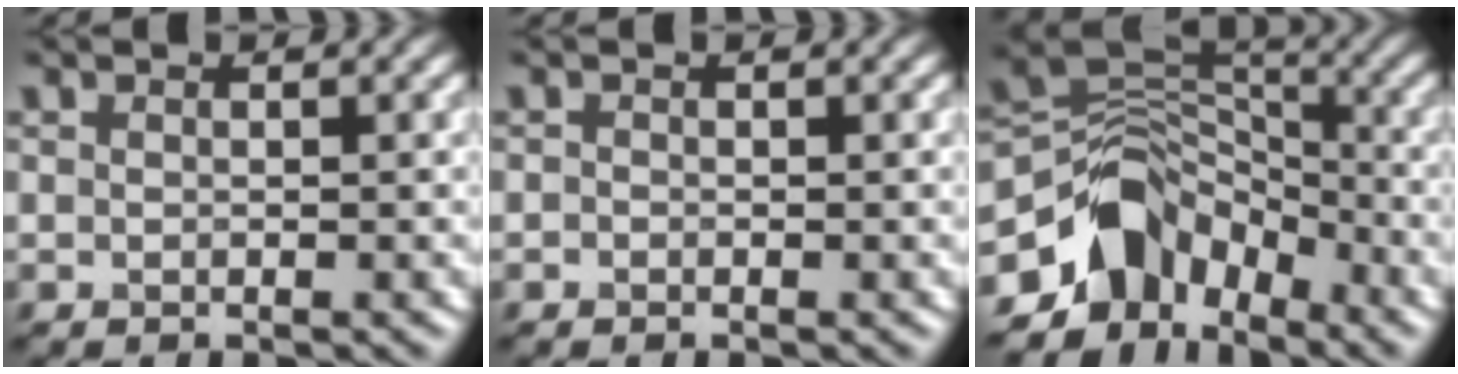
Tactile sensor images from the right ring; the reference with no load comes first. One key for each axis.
{"total": 0.0}
{"total": 7.2, "fx": -4.4, "fy": 4.9, "fz": 2.9, "tx": -0.030, "ty": 0.003, "tz": -0.091}